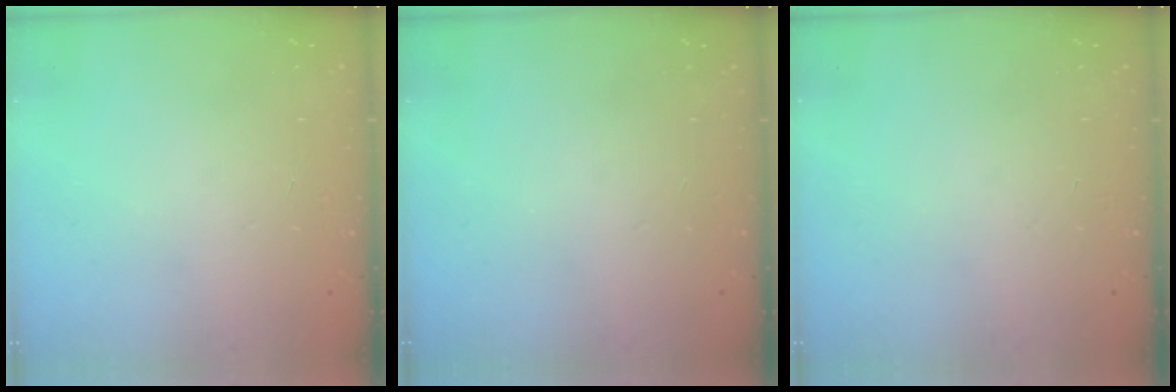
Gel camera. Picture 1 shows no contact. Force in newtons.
{"total": 0.0}
{"total": 0.0}